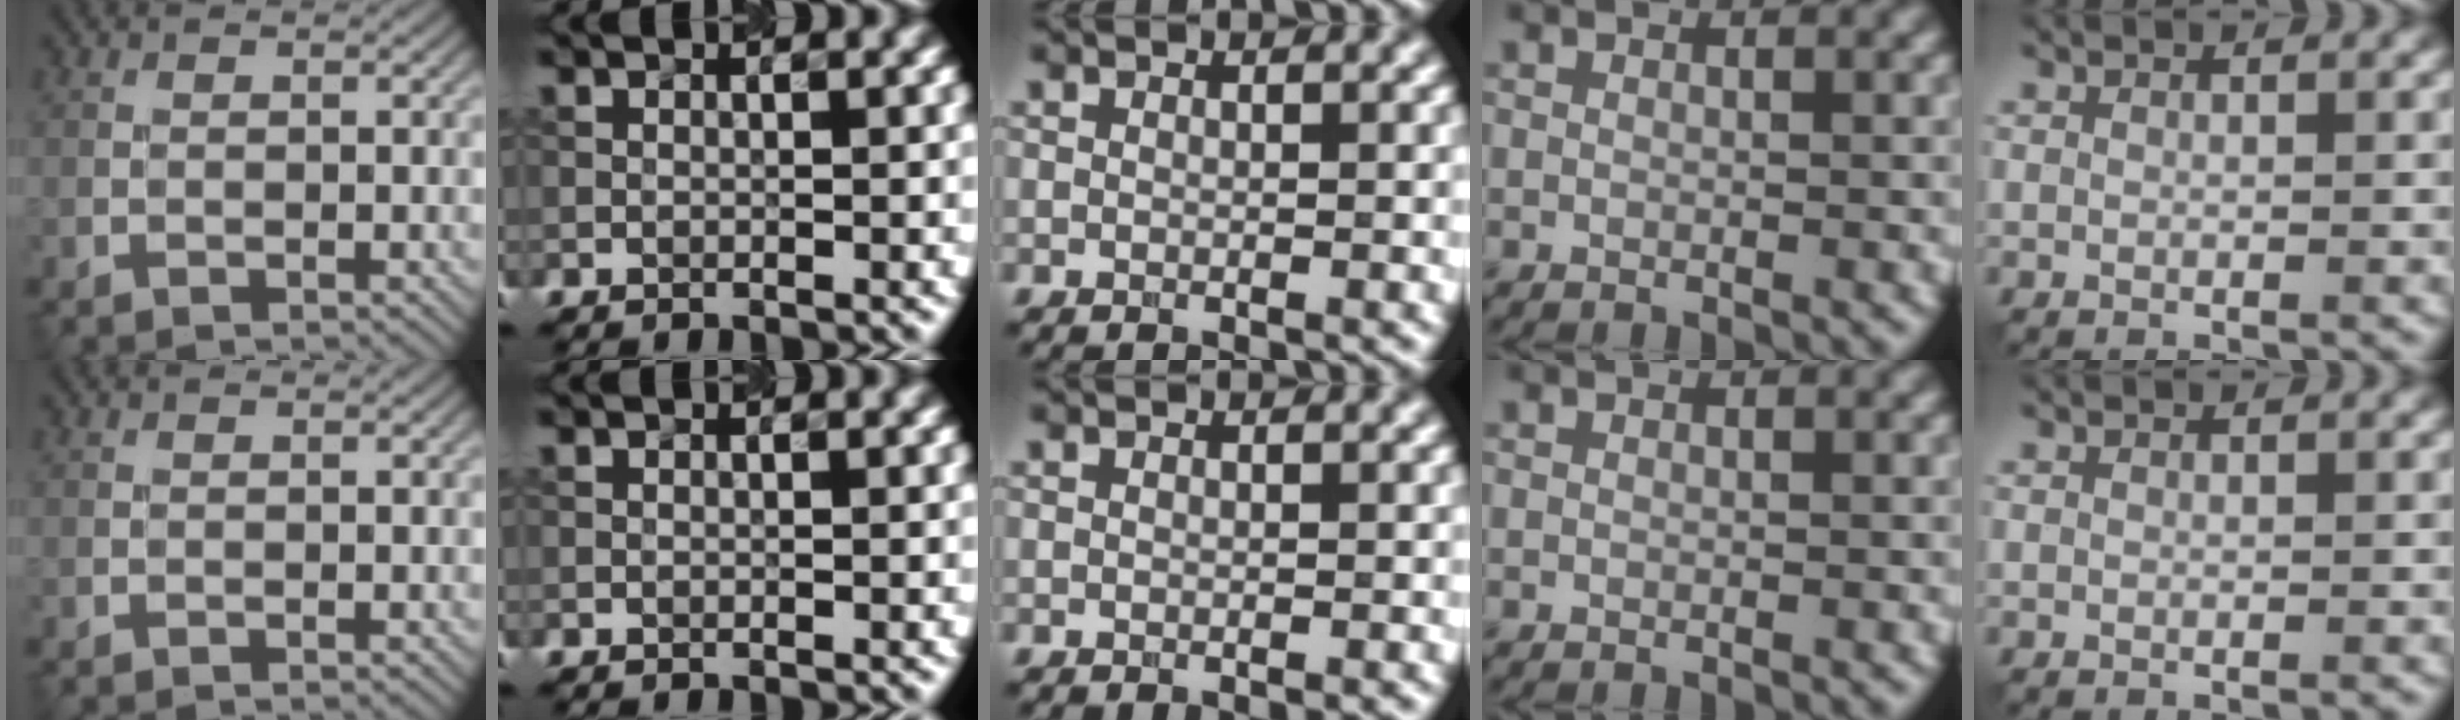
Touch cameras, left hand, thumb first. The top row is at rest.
{}